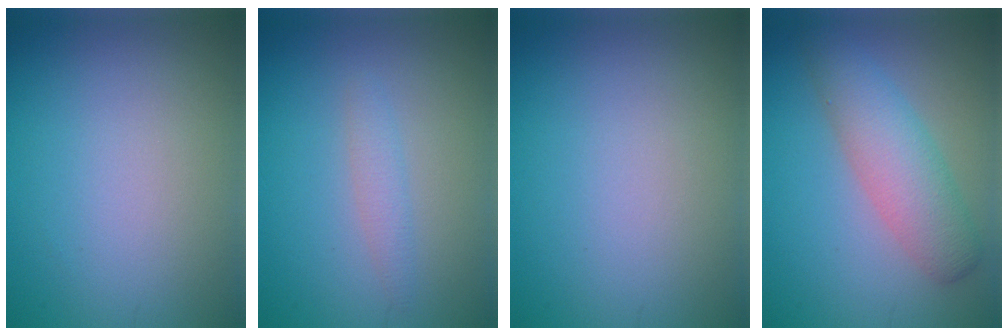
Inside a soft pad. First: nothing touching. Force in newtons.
{"total": 1.4, "press": 1.4, "slide": 0.1}
{"total": 0.0}
{"total": 4.7, "press": 4.7, "slide": 0.2}